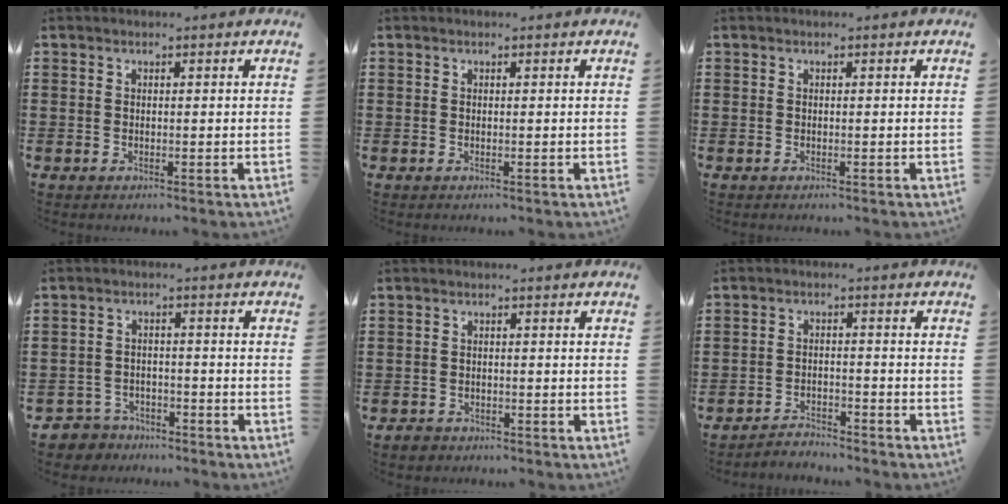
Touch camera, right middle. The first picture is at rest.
{"total": 0.0}
{"total": 0.0}
{"total": 3.4, "force": [-3.2, 1.0, -0.3], "torque": [-0.014, -0.002, -0.073]}
{"total": 1.2, "force": [-1.1, 0.6, 0.1], "torque": [-0.005, 0.002, -0.025]}
{"total": 3.1, "force": [-3.0, 0.3, -0.1], "torque": [-0.007, 0.002, -0.067]}